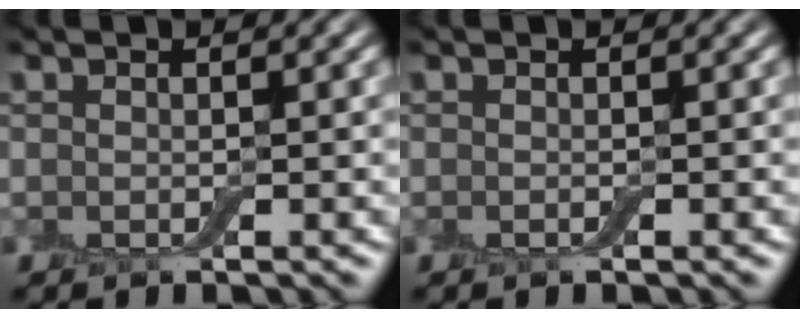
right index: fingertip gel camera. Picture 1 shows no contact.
{"total": 0.0}